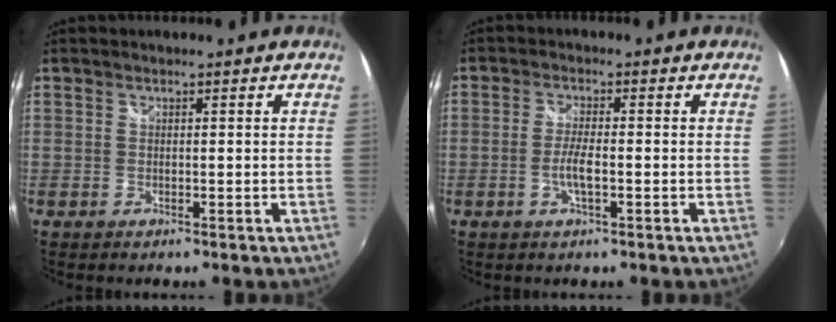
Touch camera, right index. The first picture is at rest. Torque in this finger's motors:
{"motor_torque": [0.03, 0.02, 0.14, 0.04]}